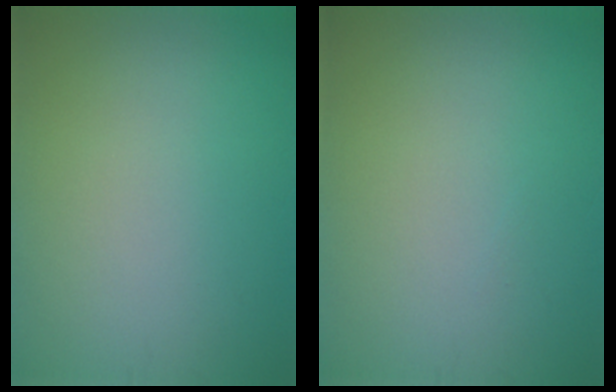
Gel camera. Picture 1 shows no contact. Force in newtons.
{"total": 0.0}